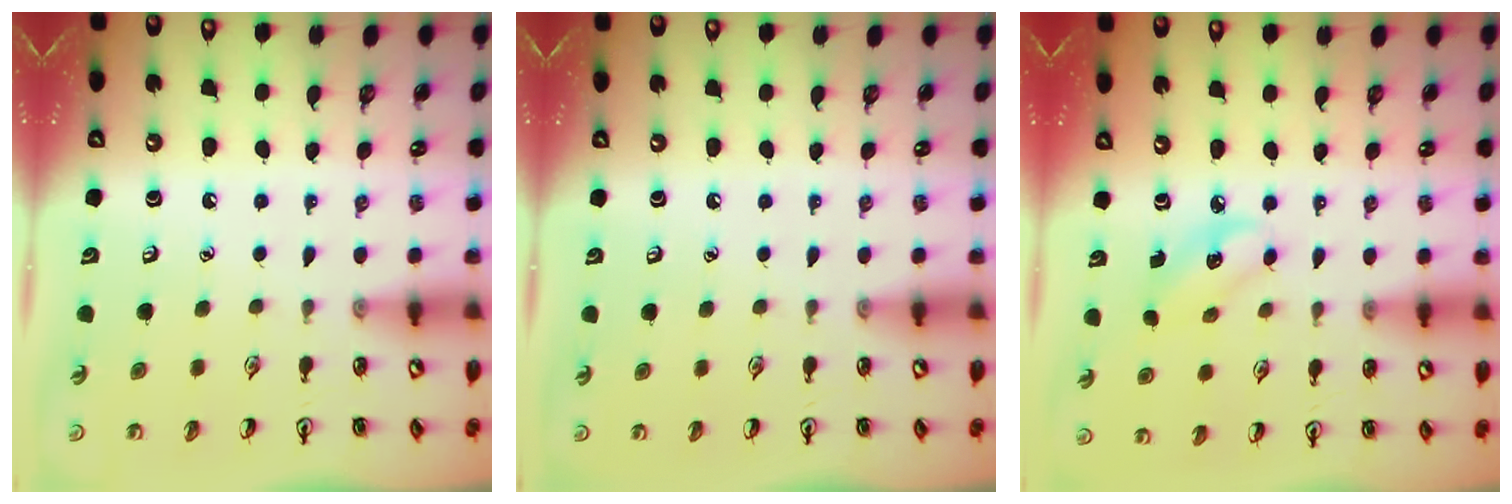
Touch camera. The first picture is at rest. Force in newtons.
{"total": 0.0}
{"total": 3.2, "press": 3.1, "slide": 0.8}